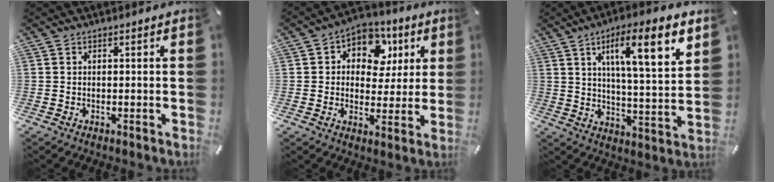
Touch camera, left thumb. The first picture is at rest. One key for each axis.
{"total": 9.7, "fx": 3.1, "fy": 7.9, "fz": 4.7, "tx": -0.061, "ty": -0.018, "tz": 0.051}
{"total": 14.4, "fx": 7.5, "fy": 3.4, "fz": 11.8, "tx": -0.176, "ty": -0.032, "tz": 0.113}